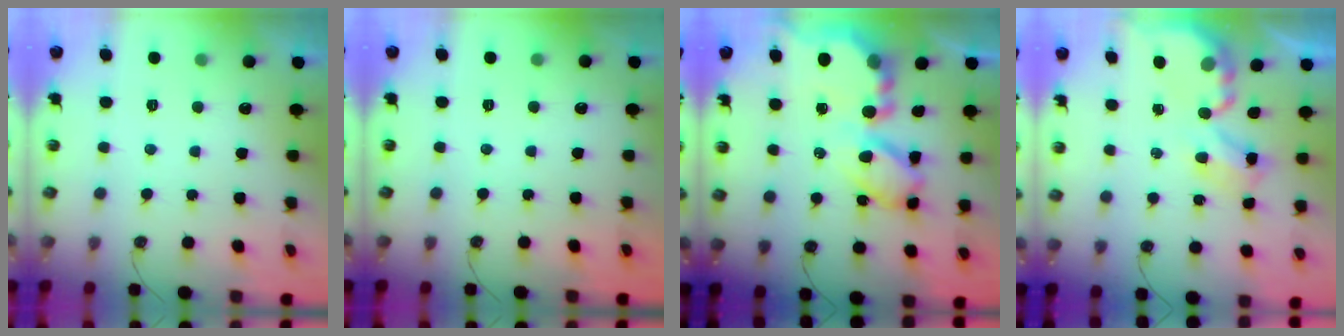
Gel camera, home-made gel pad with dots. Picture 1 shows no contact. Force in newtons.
{"total": 0.0}
{"total": 14.3, "press": 14.3, "slide": 1.3}
{"total": 4.1, "press": 4.1, "slide": 0.2}